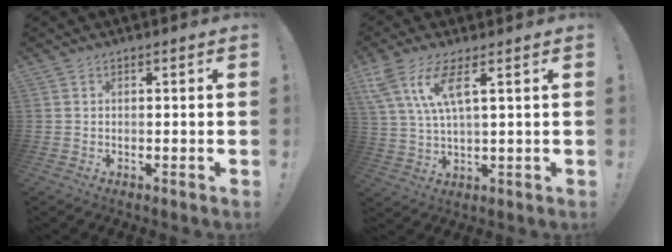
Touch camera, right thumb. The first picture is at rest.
{"total": 10.2, "force": [4.9, 2.9, 8.4], "torque": [-0.167, -0.013, 0.089]}